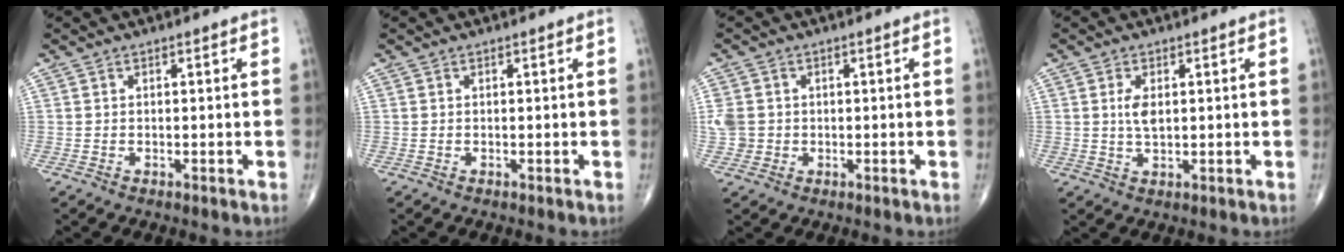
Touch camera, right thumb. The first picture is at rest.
{"total": 0.0}
{"total": 4.9, "force": [0.1, 4.5, 2.0], "torque": [-0.036, 0.009, 0.007]}
{"total": 3.6, "force": [0.7, 1.9, 3.0], "torque": [-0.057, -0.005, 0.015]}